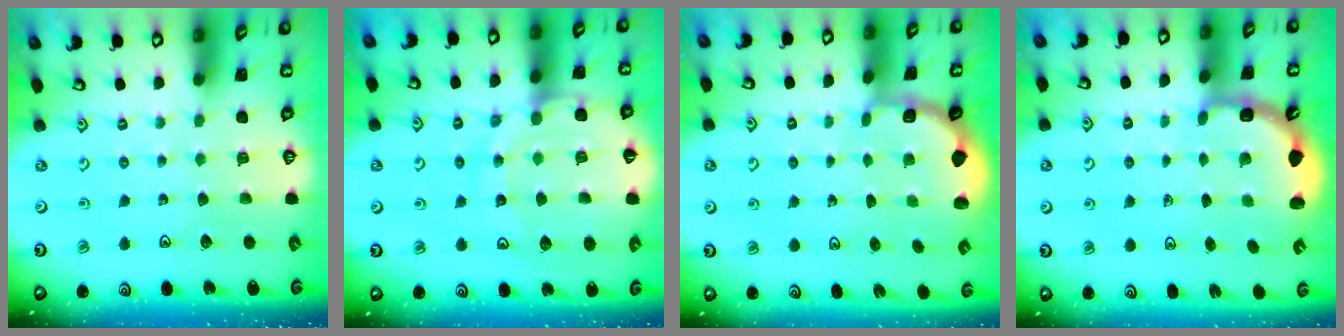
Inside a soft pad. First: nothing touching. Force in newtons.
{"total": 13.7, "press": 13.6, "slide": 1.6}
{"total": 1.8, "press": 1.7, "slide": 0.7}
{"total": 3.2, "press": 2.4, "slide": 2.1}